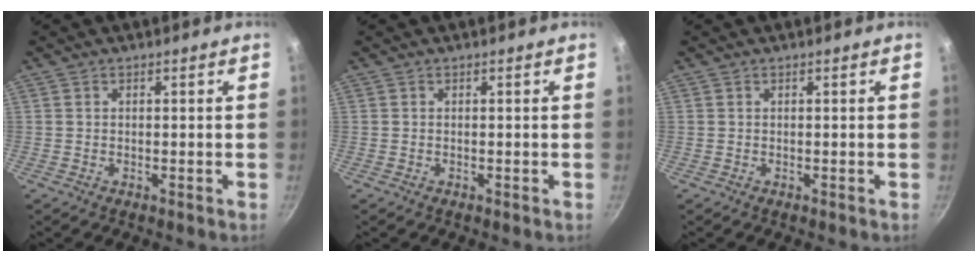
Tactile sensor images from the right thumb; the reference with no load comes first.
{"total": 0.0}
{"total": 0.0}